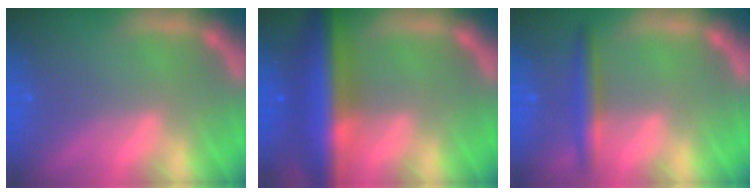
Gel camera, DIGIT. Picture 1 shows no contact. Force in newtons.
{"total": 8.9}
{"total": 3.0}